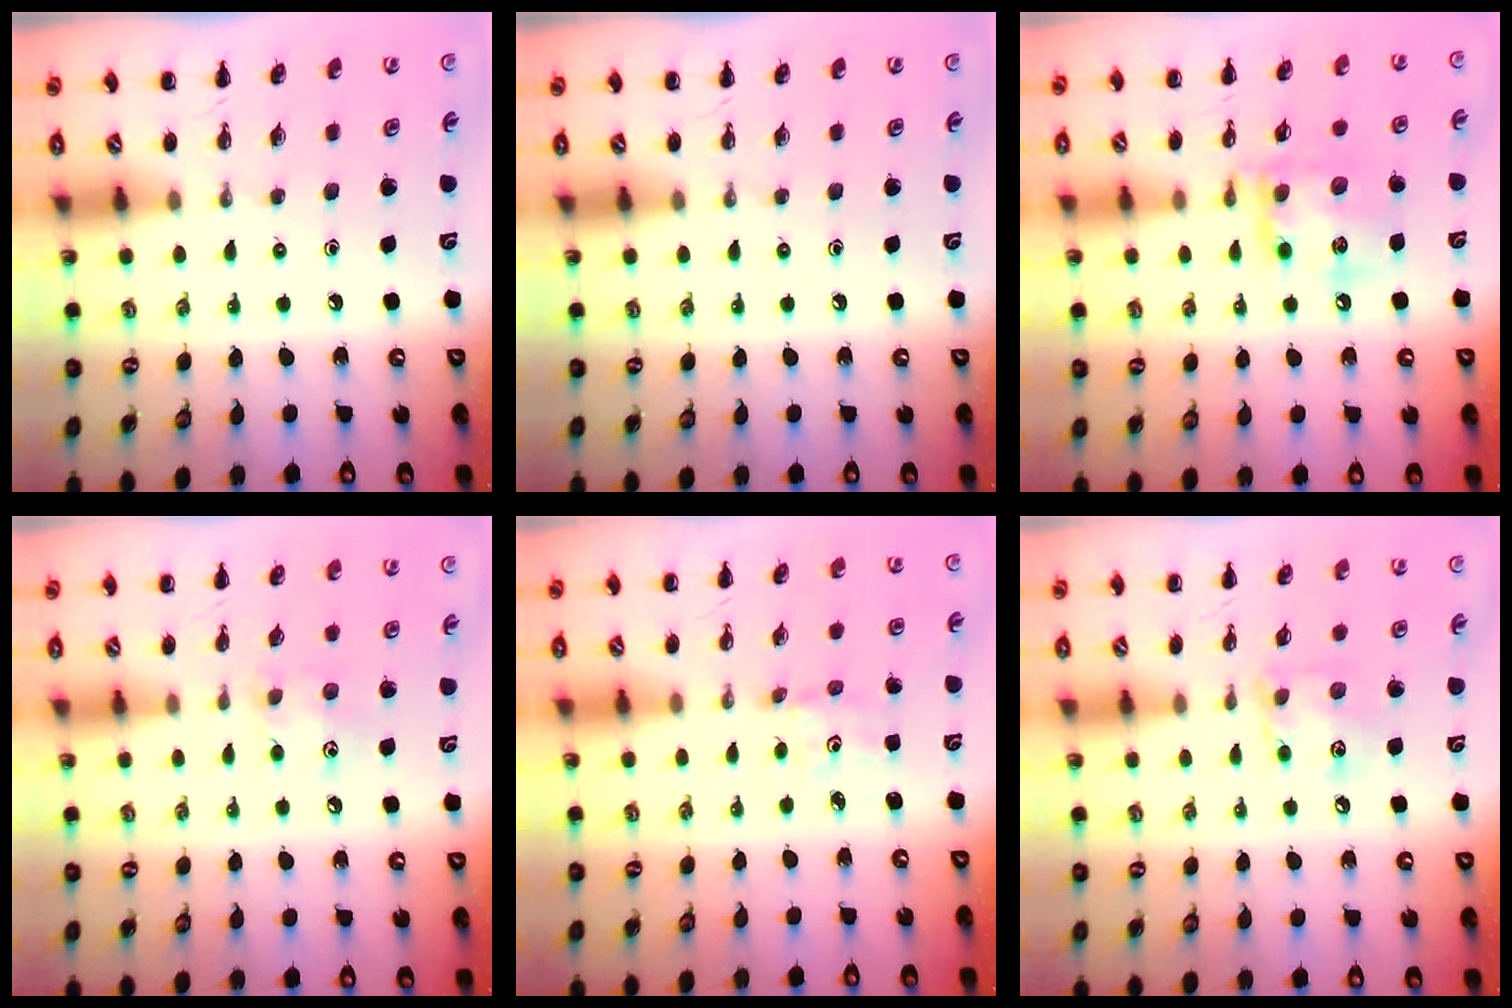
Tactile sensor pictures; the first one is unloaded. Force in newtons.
{"total": 0.0}
{"total": 13.5, "press": 13.4, "slide": 1.6}
{"total": 6.4, "press": 6.2, "slide": 1.6}
{"total": 1.5, "press": 1.5, "slide": 0.3}
{"total": 7.5, "press": 7.5, "slide": 0.5}